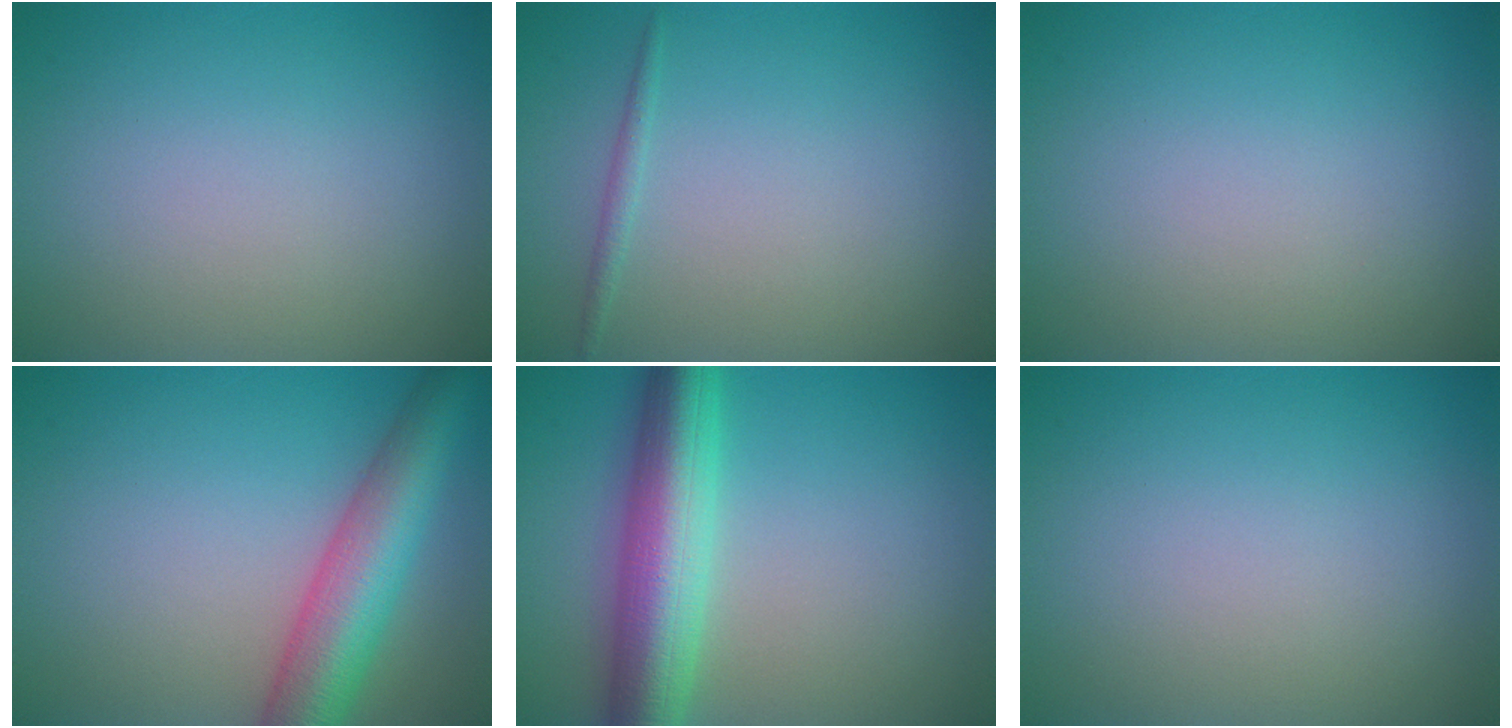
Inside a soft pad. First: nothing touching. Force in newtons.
{"total": 0.8, "press": 0.8, "slide": 0.1}
{"total": 0.0}
{"total": 7.5, "press": 7.5, "slide": 0.3}
{"total": 8.0, "press": 8.0, "slide": 0.3}
{"total": 0.0}